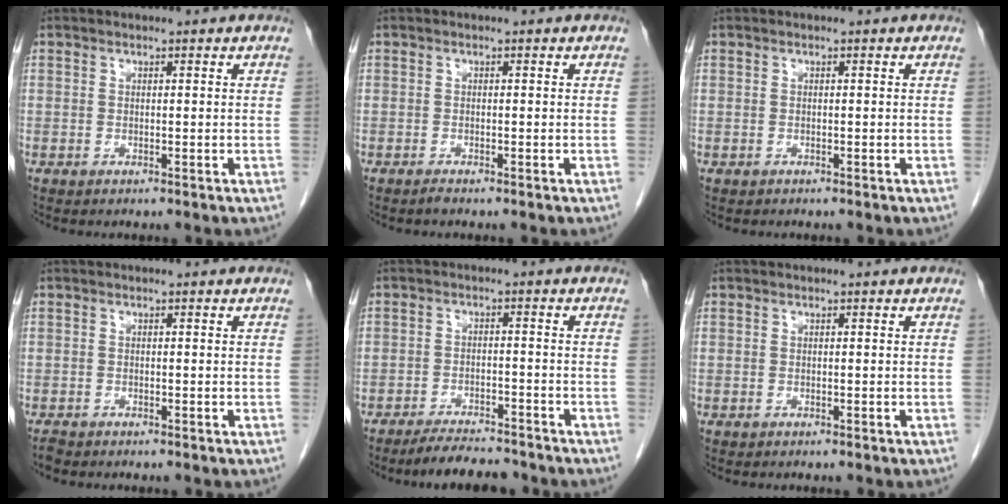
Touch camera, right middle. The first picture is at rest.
{"total": 0.6, "force": [-0.5, -0.1, 0.2], "torque": [-0.007, -0.002, -0.010]}
{"total": 0.0}
{"total": 0.8, "force": [-0.8, 0.2, 0.1], "torque": [-0.013, -0.004, -0.016]}
{"total": 6.4, "force": [-5.9, 1.4, 2.0], "torque": [-0.032, -0.011, -0.094]}
{"total": 0.0}